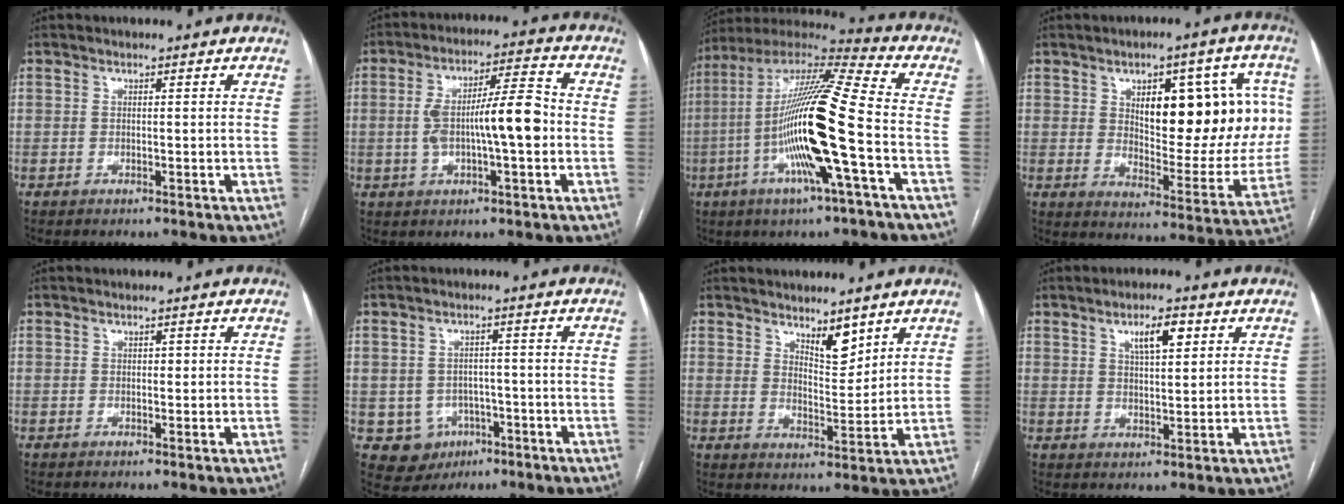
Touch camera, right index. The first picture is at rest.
{"total": 10.6, "force": [-1.0, 2.0, 10.4], "torque": [-0.184, 0.023, -0.017]}
{"total": 20.1, "force": [-4.5, 0.3, 19.6], "torque": [-0.384, -0.008, -0.095]}
{"total": 18.8, "force": [4.5, 7.3, 16.8], "torque": [-0.212, 0.015, 0.071]}
{"total": 0.5, "force": [0.1, 0.4, 0.3], "torque": [-0.002, 0.004, 0.001]}
{"total": 6.2, "force": [-2.3, 5.6, 1.2], "torque": [-0.019, 0.008, -0.022]}
{"total": 4.9, "force": [3.6, 1.6, 2.9], "torque": [-0.047, -0.013, 0.065]}
{"total": 5.2, "force": [2.6, 1.4, 4.3], "torque": [-0.074, 0.003, 0.045]}